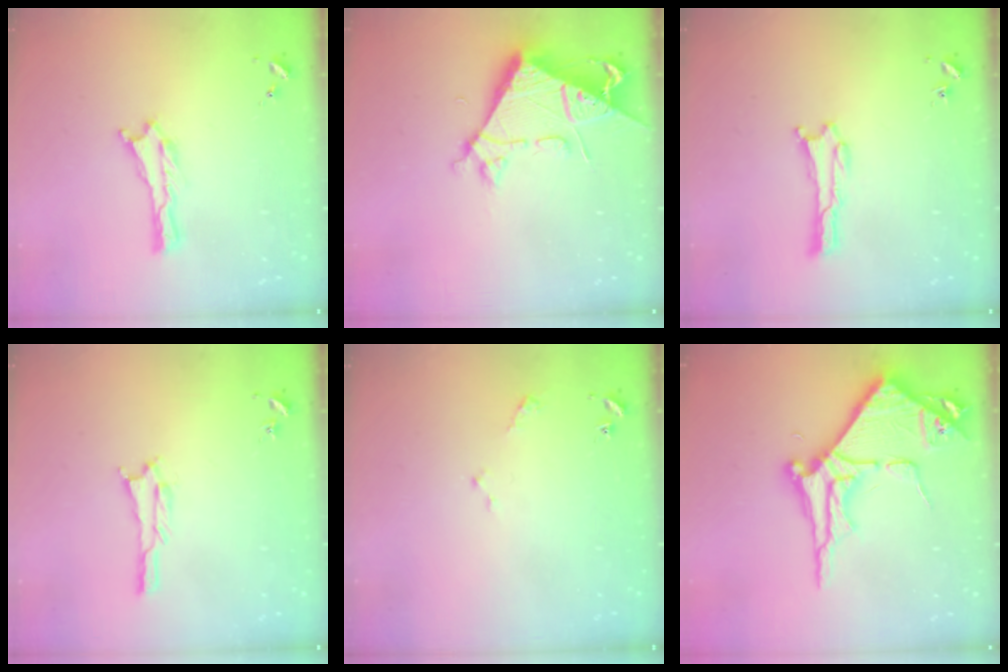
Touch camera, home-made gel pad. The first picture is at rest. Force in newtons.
{"total": 7.5, "press": 7.5, "slide": 0.7}
{"total": 0.0}
{"total": 1.1, "press": 1.1, "slide": 0.1}
{"total": 1.6, "press": 1.6, "slide": 0.2}
{"total": 8.8, "press": 8.7, "slide": 0.9}